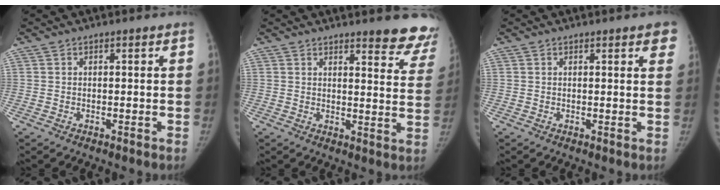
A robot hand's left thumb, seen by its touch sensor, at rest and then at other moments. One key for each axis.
{"total": 12.0, "fx": 10.3, "fy": 2.9, "fz": 5.4, "tx": -0.017, "ty": -0.068, "tz": 0.099}
{"total": 4.0, "fx": 2.3, "fy": 1.0, "fz": 3.1, "tx": -0.018, "ty": 0.000, "tz": 0.021}